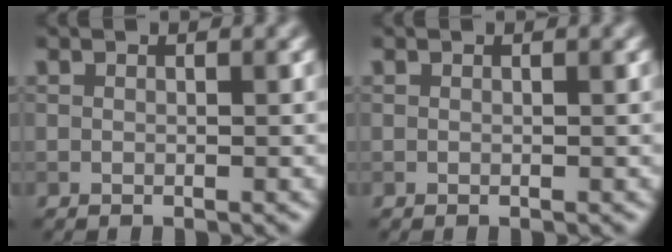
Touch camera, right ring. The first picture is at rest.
{"total": 0.0}